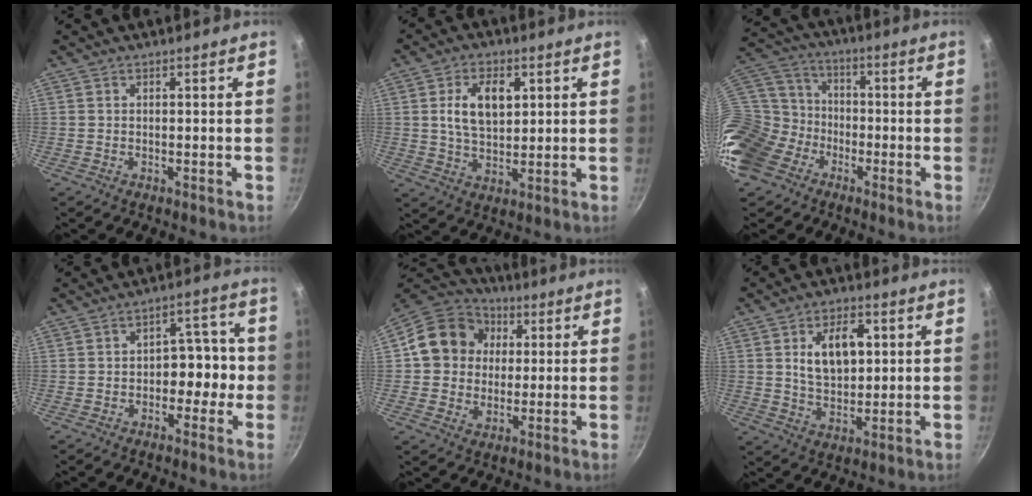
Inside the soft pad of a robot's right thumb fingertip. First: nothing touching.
{"total": 9.2, "force": [2.4, 5.3, 7.0], "torque": [-0.112, -0.009, 0.048]}
{"total": 21.8, "force": [-9.2, 16.6, 10.7], "torque": [-0.279, 0.052, -0.178]}
{"total": 8.2, "force": [-1.6, 5.4, 5.9], "torque": [-0.042, 0.038, -0.032]}
{"total": 14.0, "force": [2.0, 12.3, 6.4], "torque": [-0.087, 0.012, 0.029]}
{"total": 10.1, "force": [2.5, 6.0, 7.7], "torque": [-0.107, -0.008, 0.048]}